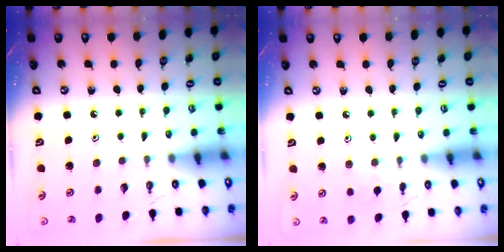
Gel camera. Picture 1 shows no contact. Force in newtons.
{"total": 4.9, "press": 4.9, "slide": 0.7}